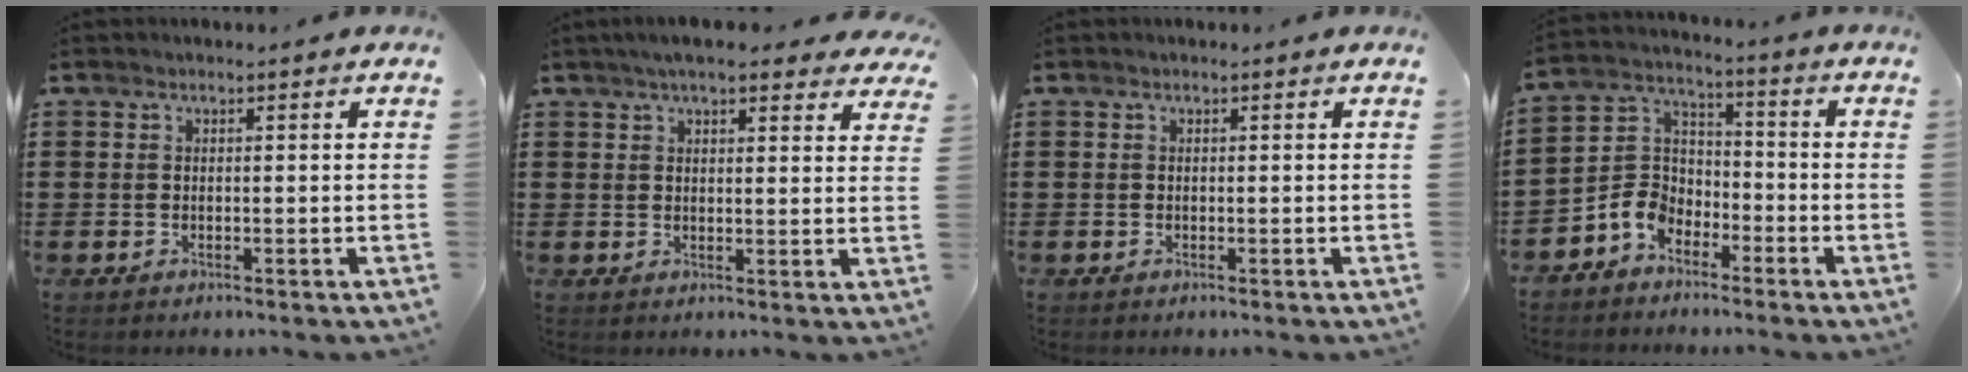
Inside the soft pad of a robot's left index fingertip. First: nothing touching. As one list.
[{"total": 5.2, "force": [4.4, 1.2, 2.5], "torque": [-0.051, -0.002, 0.078]}, {"total": 0.0}, {"total": 6.1, "force": [-4.3, 4.0, 1.9], "torque": [-0.066, 0.007, -0.093]}]